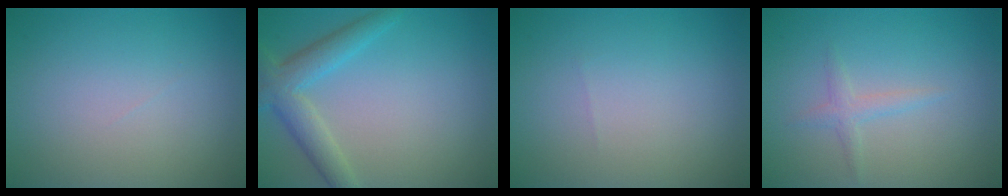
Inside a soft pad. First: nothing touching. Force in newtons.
{"total": 4.0, "press": 4.0, "slide": 0.2}
{"total": 0.0}
{"total": 1.3, "press": 1.3, "slide": 0.1}